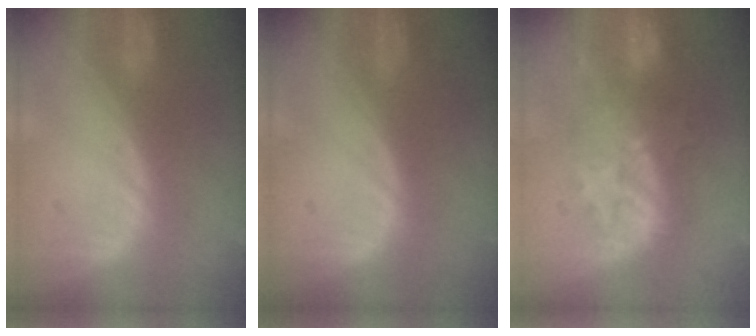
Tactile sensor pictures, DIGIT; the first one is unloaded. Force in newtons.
{"total": 0.0}
{"total": 8.6, "press": 8.3, "slide": 2.1}